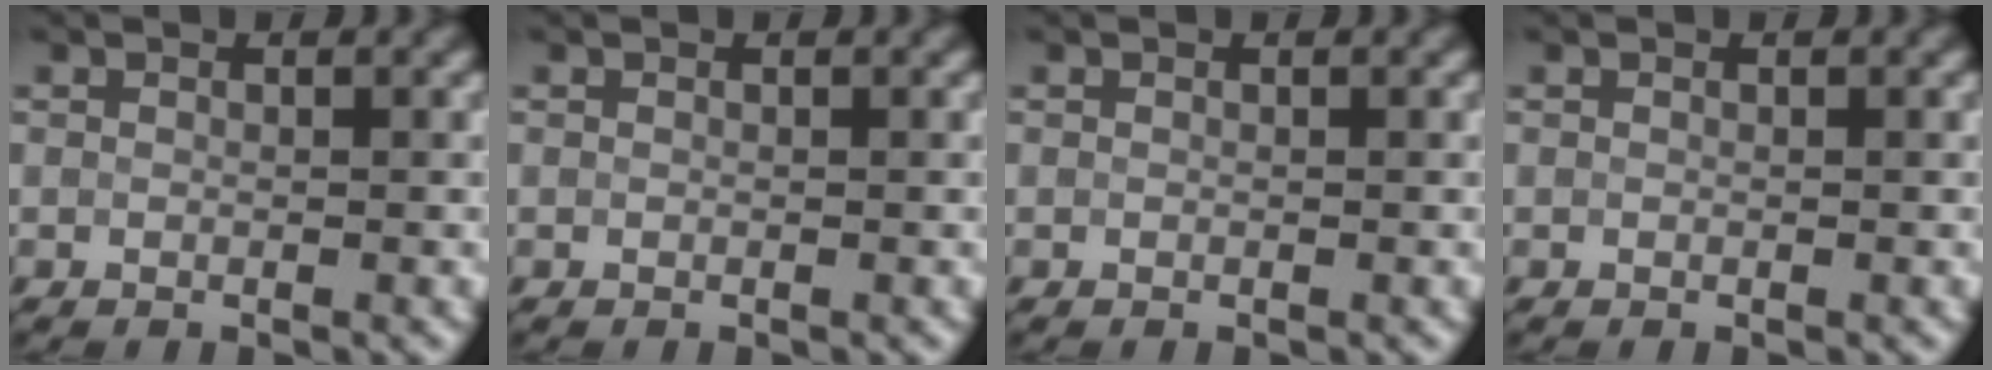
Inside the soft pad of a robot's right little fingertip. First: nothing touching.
{"total": 0.0}
{"total": 0.0}
{"total": 0.0}